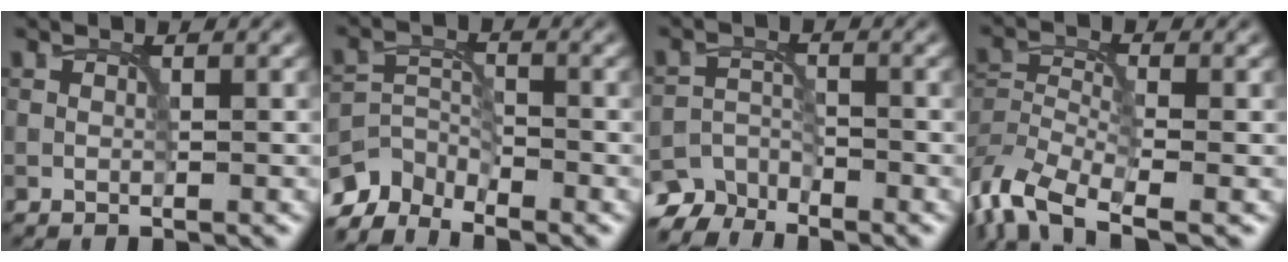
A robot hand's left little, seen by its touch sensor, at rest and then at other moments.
{"total": 4.3, "force": [-4.0, 1.4, 0.9], "torque": [-0.015, -0.005, -0.087]}
{"total": 4.0, "force": [-3.6, 1.6, 0.5], "torque": [0.000, -0.007, -0.069]}
{"total": 6.9, "force": [-4.9, 2.6, 4.1], "torque": [-0.089, -0.008, -0.105]}